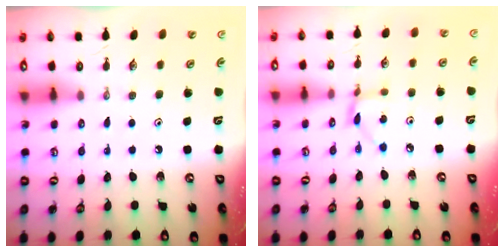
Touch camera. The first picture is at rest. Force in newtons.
{"total": 3.6, "press": 3.6, "slide": 0.3}